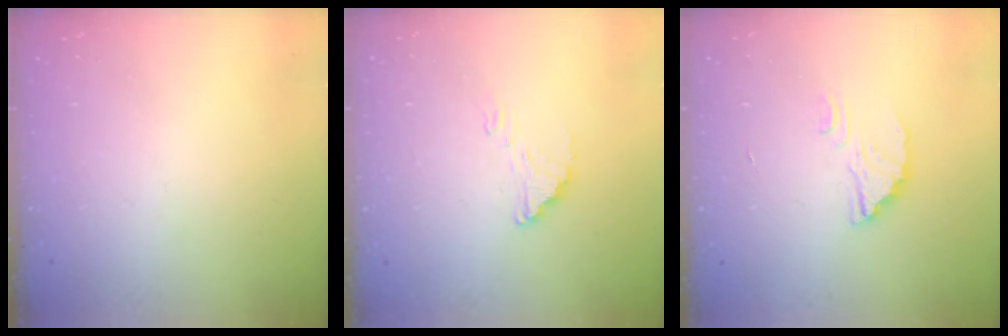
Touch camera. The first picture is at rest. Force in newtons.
{"total": 1.8, "press": 1.8, "slide": 0.0}
{"total": 2.9, "press": 2.9, "slide": 0.1}